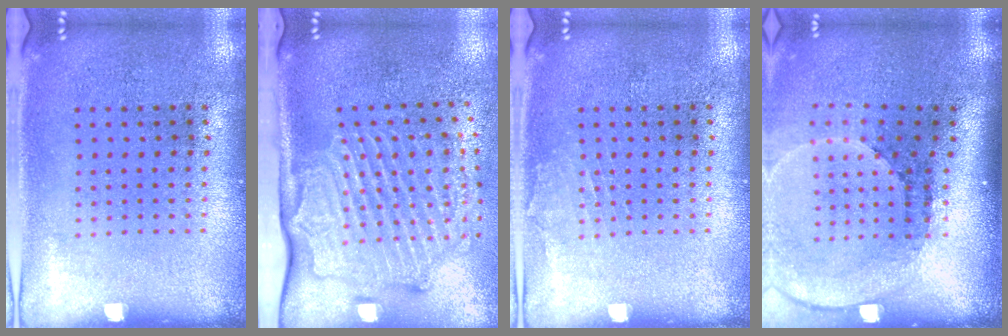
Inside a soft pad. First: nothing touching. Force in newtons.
{"total": 3.1, "press": 2.4, "slide": 1.9}
{"total": 0.7, "press": 0.7, "slide": 0.1}
{"total": 2.7, "press": 1.8, "slide": 1.9}